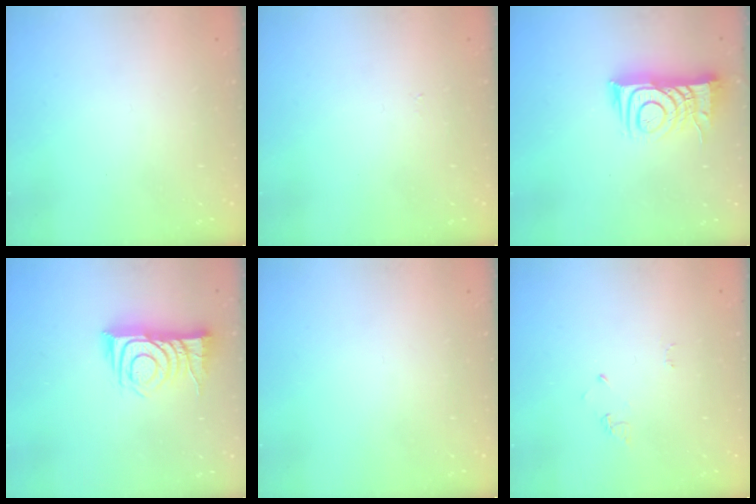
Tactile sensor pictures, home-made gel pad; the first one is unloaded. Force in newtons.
{"total": 3.1, "press": 3.1, "slide": 0.4}
{"total": 10.6, "press": 10.5, "slide": 1.1}
{"total": 11.9, "press": 11.9, "slide": 0.6}
{"total": 0.0}
{"total": 2.6, "press": 2.6, "slide": 0.4}